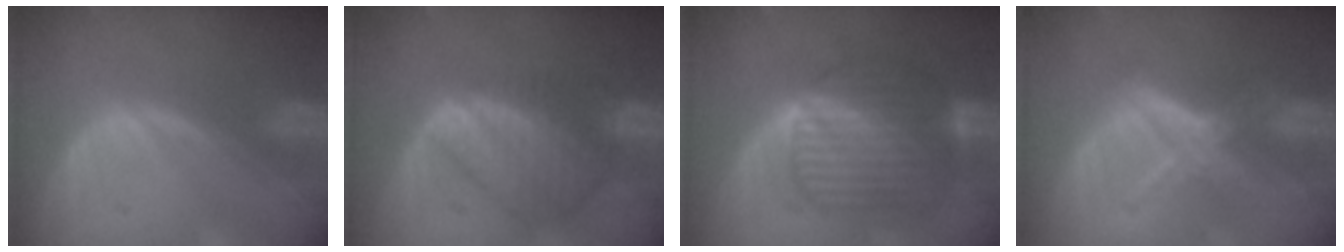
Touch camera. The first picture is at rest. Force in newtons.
{"total": 9.0, "press": 7.7, "slide": 4.5}
{"total": 10.2, "press": 10.1, "slide": 0.7}
{"total": 5.6, "press": 5.4, "slide": 1.5}